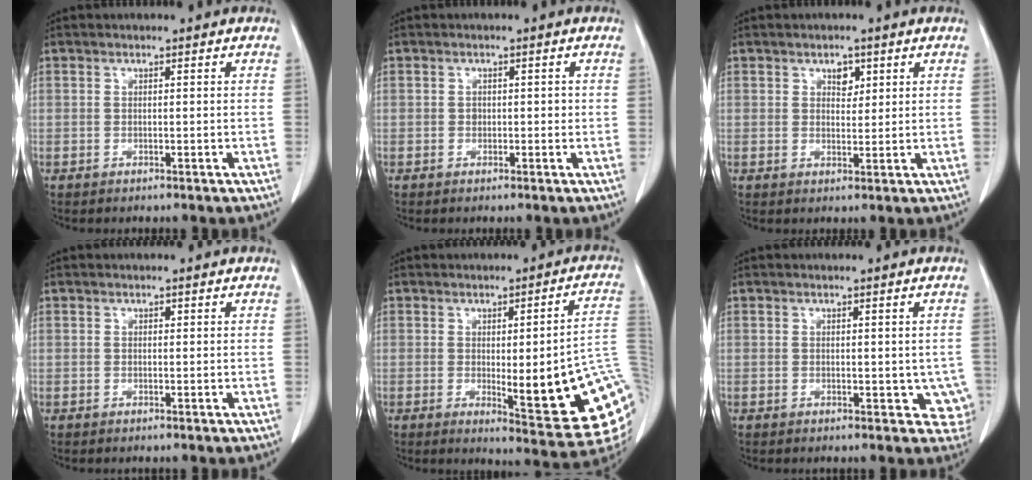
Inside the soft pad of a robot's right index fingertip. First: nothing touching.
{"total": 1.2, "force": [-0.1, 0.9, 0.8], "torque": [-0.010, 0.004, 0.000]}
{"total": 2.4, "force": [1.2, 1.5, 1.4], "torque": [-0.016, 0.000, 0.019]}
{"total": 0.0}
{"total": 19.3, "force": [-2.2, 3.4, 18.8], "torque": [-0.162, 0.000, -0.011]}
{"total": 4.5, "force": [-0.4, 2.6, 3.7], "torque": [-0.014, -0.004, -0.003]}